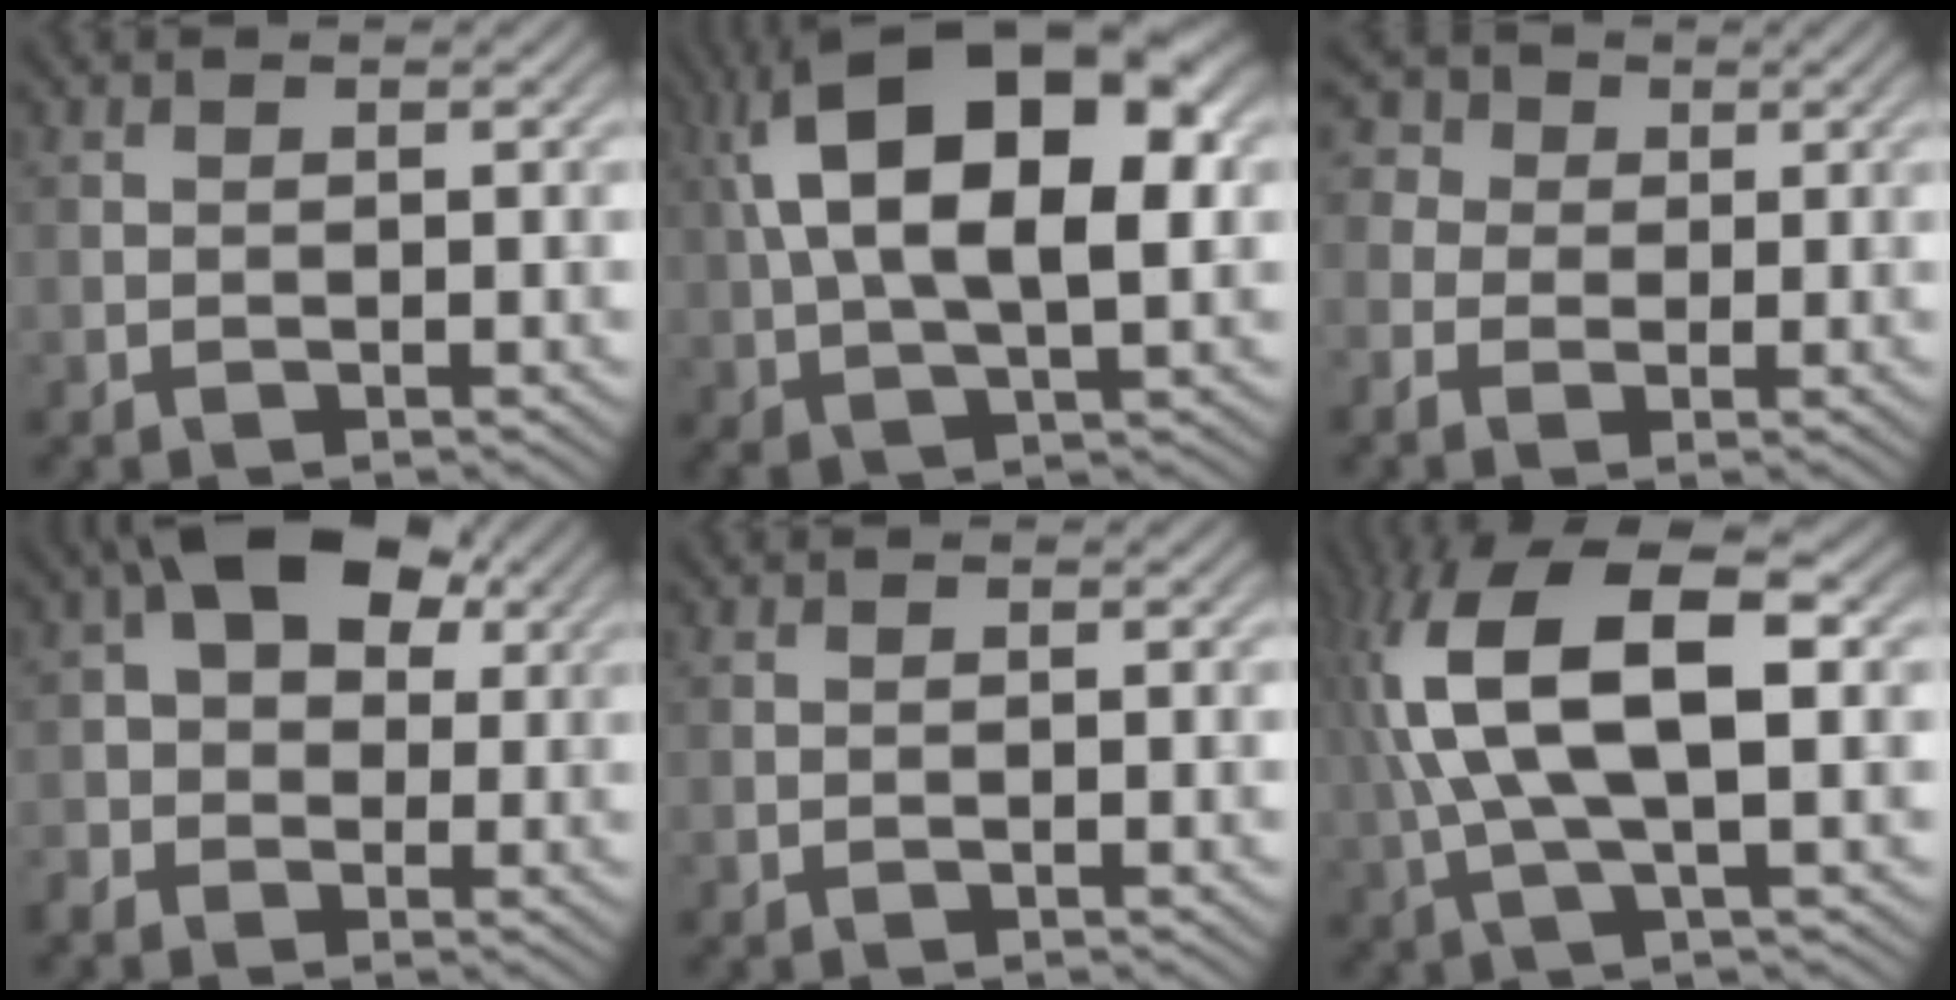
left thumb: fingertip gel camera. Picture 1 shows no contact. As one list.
[{"total": 16.6, "force": [3.6, 7.9, 14.1], "torque": [-0.243, 0.023, 0.051]}, {"total": 4.7, "force": [0.8, 4.1, 2.2], "torque": [-0.082, 0.014, 0.008]}, {"total": 9.2, "force": [1.2, 7.0, 5.9], "torque": [-0.103, 0.021, -0.004]}, {"total": 0.0}, {"total": 13.3, "force": [2.4, 5.2, 12.0], "torque": [-0.265, 0.013, 0.045]}]